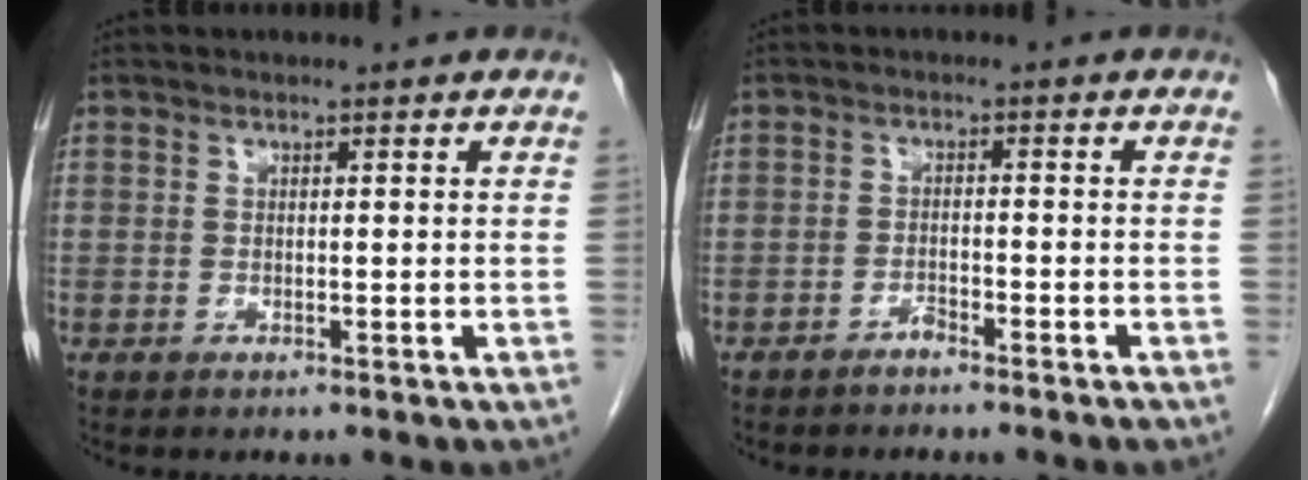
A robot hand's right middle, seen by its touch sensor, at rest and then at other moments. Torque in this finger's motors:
{"motor_torque": [-0.09, -0.06, 0.00, -0.01]}